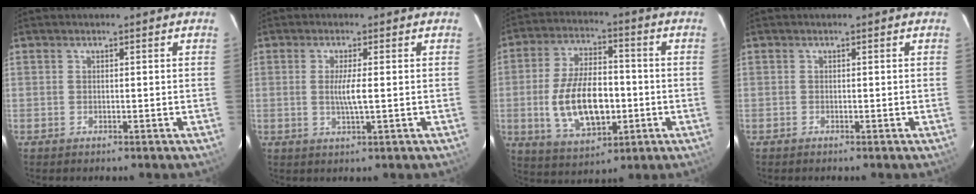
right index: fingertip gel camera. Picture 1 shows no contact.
{"total": 3.6, "force": [0.0, 0.0, 3.6], "torque": [-0.067, -0.007, -0.001]}
{"total": 15.2, "force": [-2.8, 7.8, 12.8], "torque": [-0.253, 0.001, -0.034]}
{"total": 0.0}